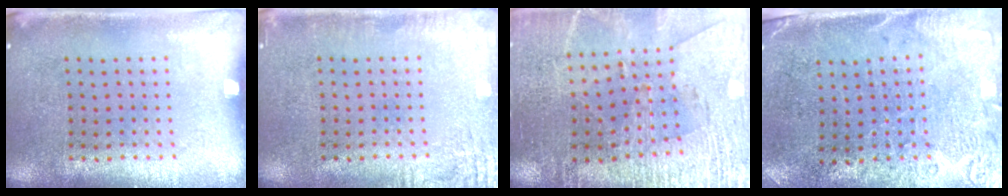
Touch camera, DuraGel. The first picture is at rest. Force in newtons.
{"total": 2.3, "press": 2.3, "slide": 0.3}
{"total": 3.0, "press": 2.9, "slide": 0.6}
{"total": 2.7, "press": 2.4, "slide": 1.2}